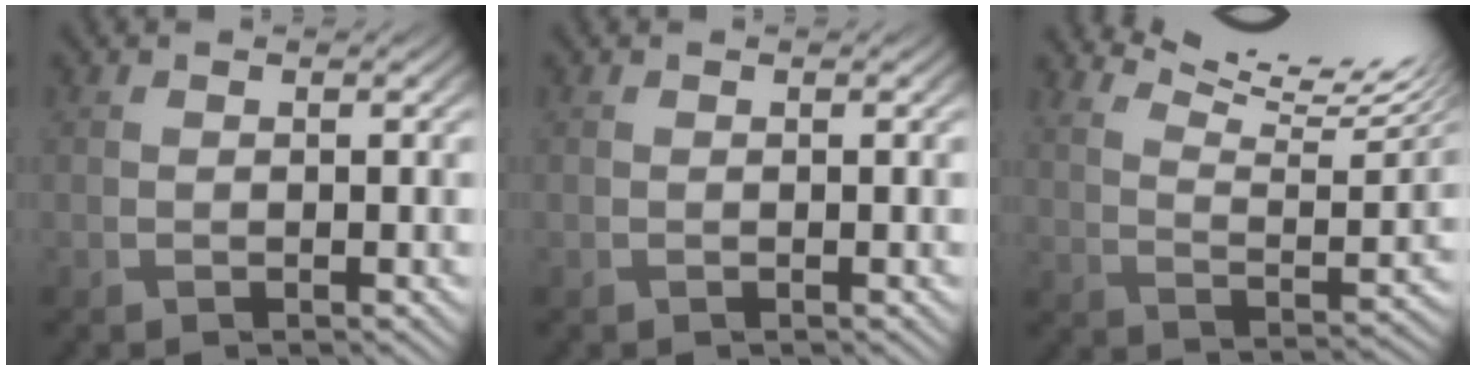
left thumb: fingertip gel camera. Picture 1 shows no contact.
{"total": 0.0}
{"total": 13.6, "force": [10.9, 2.6, 7.7], "torque": [-0.142, -0.003, 0.165]}